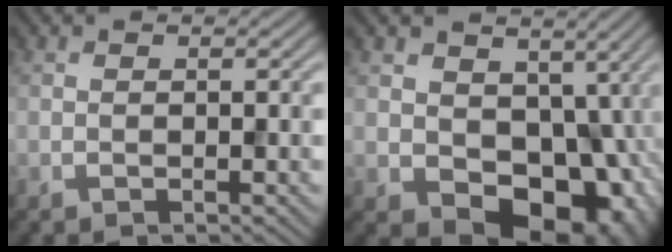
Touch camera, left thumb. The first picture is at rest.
{"total": 11.3, "force": [-0.5, 8.7, 7.3], "torque": [-0.115, -0.030, 0.001]}